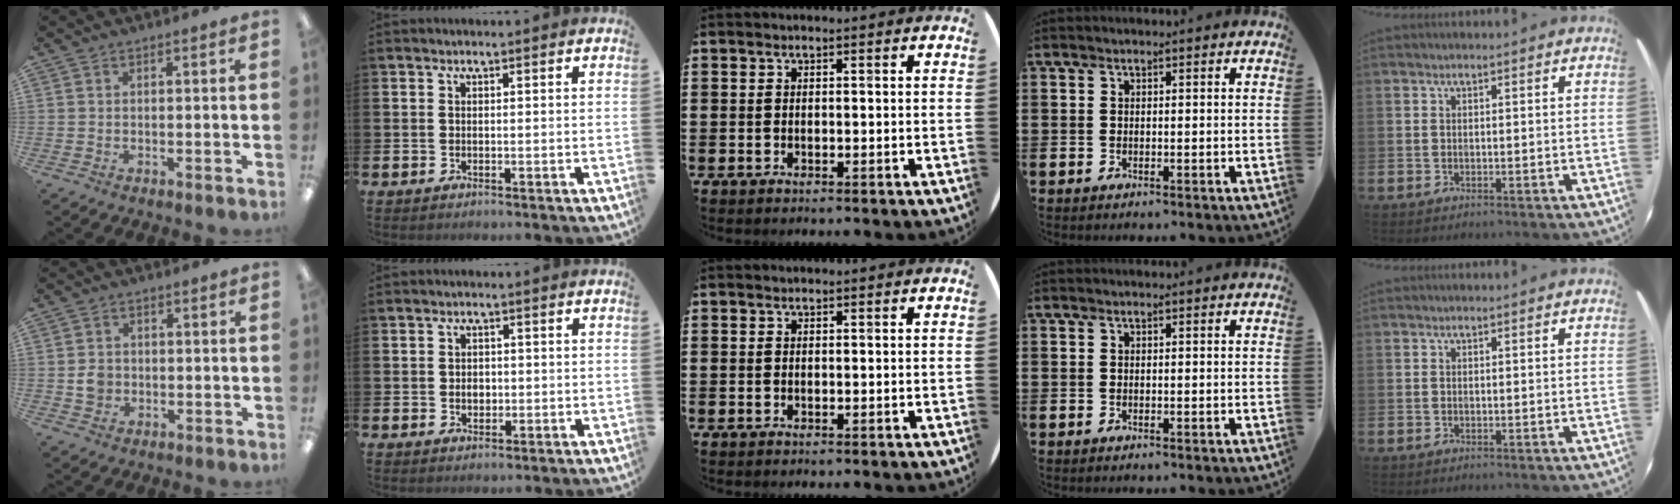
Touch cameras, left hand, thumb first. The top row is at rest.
{"thumb": {"total": 3.1, "force": [-0.4, 2.8, 1.3], "torque": [-0.016, 0.002, -0.010]}, "index": {"total": 1.9, "force": [-0.1, 1.5, 1.1], "torque": [-0.006, 0.001, -0.008]}}